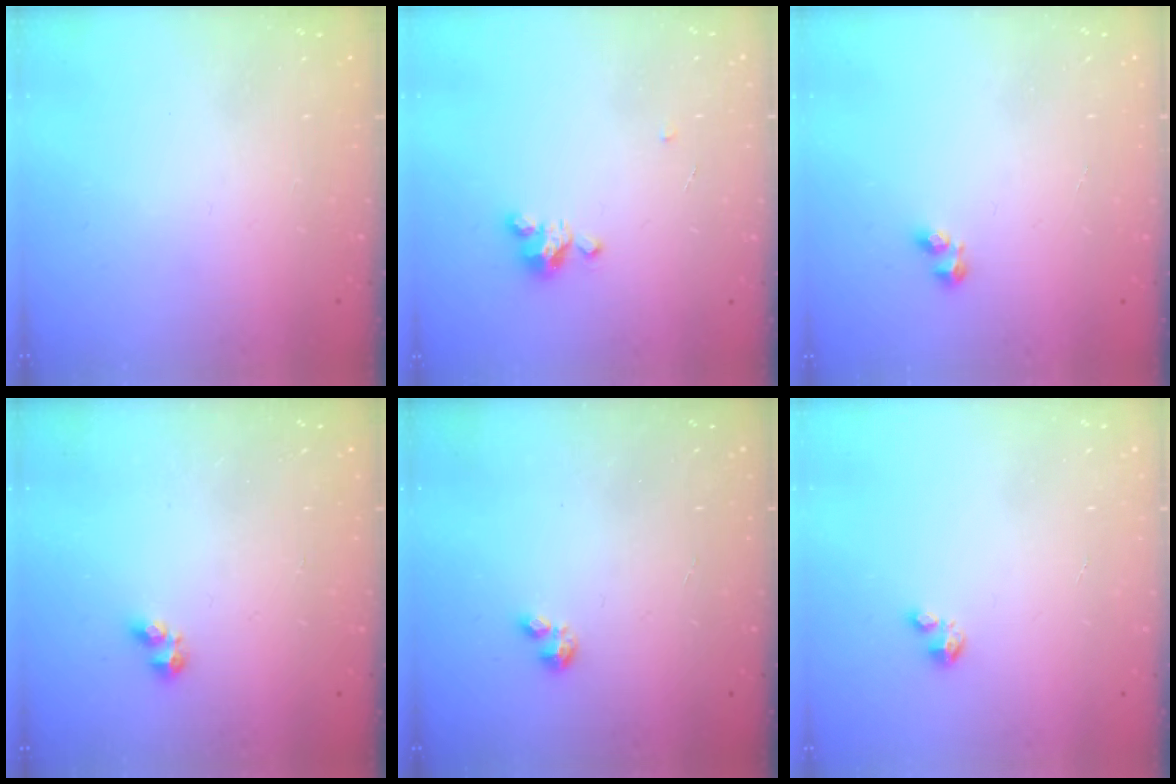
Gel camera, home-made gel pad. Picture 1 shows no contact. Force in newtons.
{"total": 3.8, "press": 3.8, "slide": 0.4}
{"total": 2.5, "press": 2.3, "slide": 0.9}
{"total": 2.8, "press": 2.7, "slide": 0.5}
{"total": 0.7, "press": 0.6, "slide": 0.2}
{"total": 1.2, "press": 1.2, "slide": 0.2}